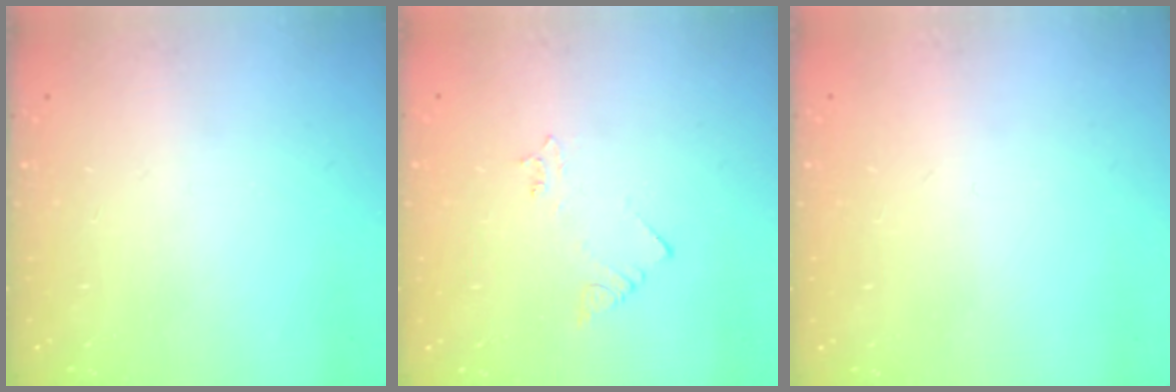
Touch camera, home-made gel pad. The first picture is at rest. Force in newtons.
{"total": 1.9, "press": 1.9, "slide": 0.3}
{"total": 0.8, "press": 0.8, "slide": 0.1}